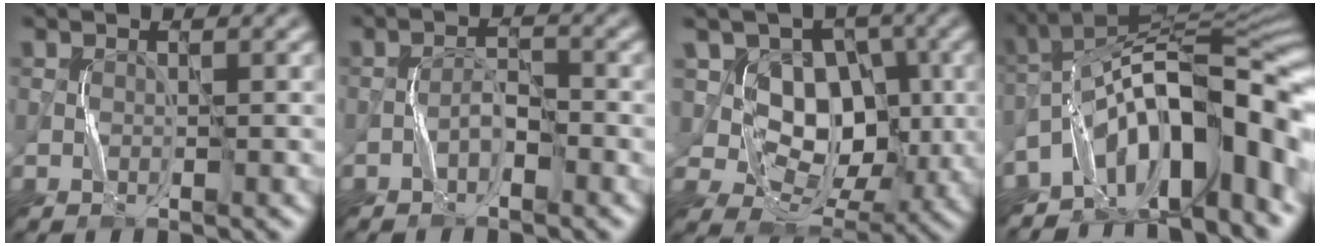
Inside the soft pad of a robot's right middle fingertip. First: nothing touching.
{"total": 1.7, "force": [-1.1, 0.6, 1.1], "torque": [-0.020, 0.008, -0.023]}
{"total": 9.0, "force": [1.8, 7.0, 5.3], "torque": [-0.078, 0.001, 0.011]}
{"total": 13.2, "force": [-5.8, 5.1, 10.8], "torque": [-0.150, 0.017, -0.101]}